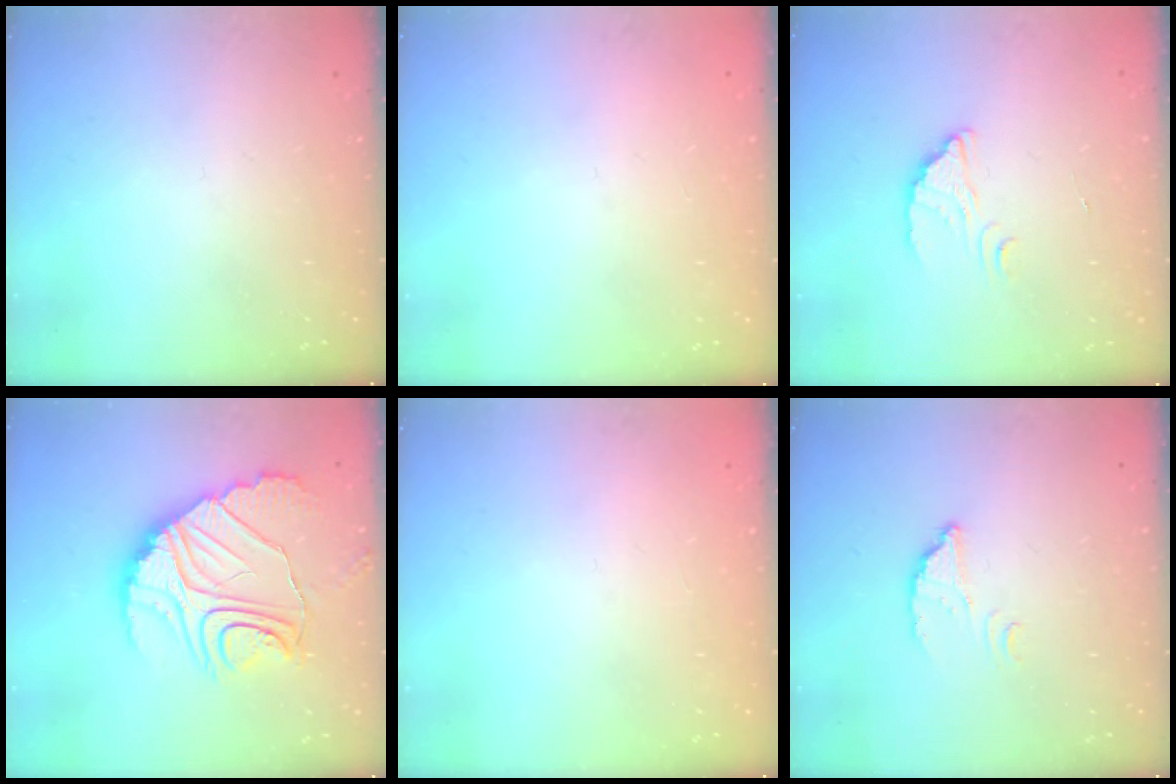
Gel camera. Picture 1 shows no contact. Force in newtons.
{"total": 2.2, "press": 2.2, "slide": 0.1}
{"total": 2.3, "press": 2.3, "slide": 0.2}
{"total": 15.6, "press": 15.6, "slide": 1.0}
{"total": 2.1, "press": 2.1, "slide": 0.1}
{"total": 2.6, "press": 2.6, "slide": 0.1}